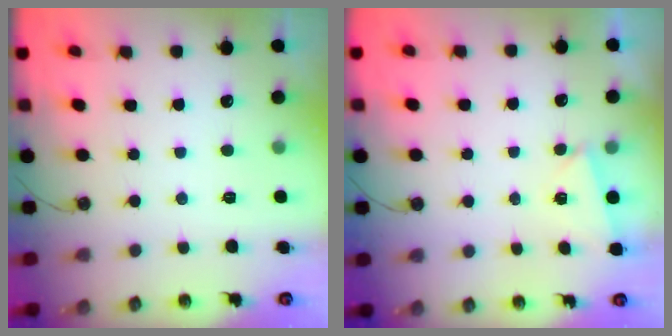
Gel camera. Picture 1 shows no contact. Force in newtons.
{"total": 2.7, "press": 1.7, "slide": 2.1}